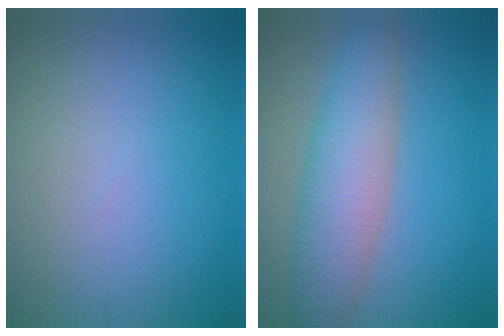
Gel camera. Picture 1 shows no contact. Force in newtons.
{"total": 6.1, "press": 6.1, "slide": 0.3}